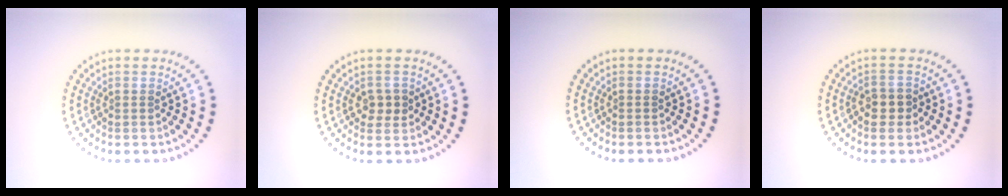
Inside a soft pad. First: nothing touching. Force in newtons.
{"total": 1.9, "press": 1.8, "slide": 0.3}
{"total": 0.0}
{"total": 1.6, "press": 1.5, "slide": 0.4}